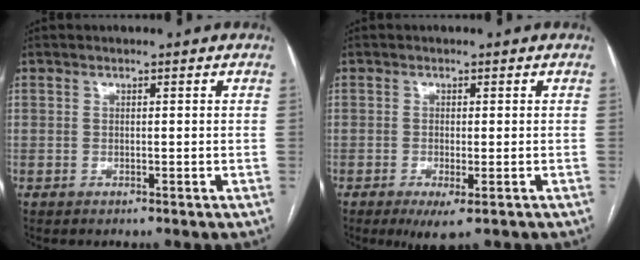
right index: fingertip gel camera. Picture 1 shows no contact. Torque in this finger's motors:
{"motor_torque": [0.36, -0.08, 0.24, 0.06]}